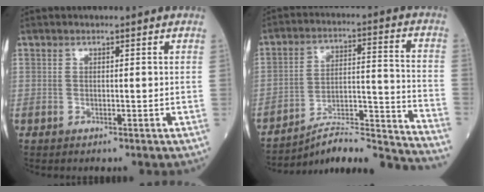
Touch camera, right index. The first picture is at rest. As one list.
[{"total": 19.9, "force": [-18.9, -1.3, 5.9], "torque": [-0.066, 0.018, -0.282]}]